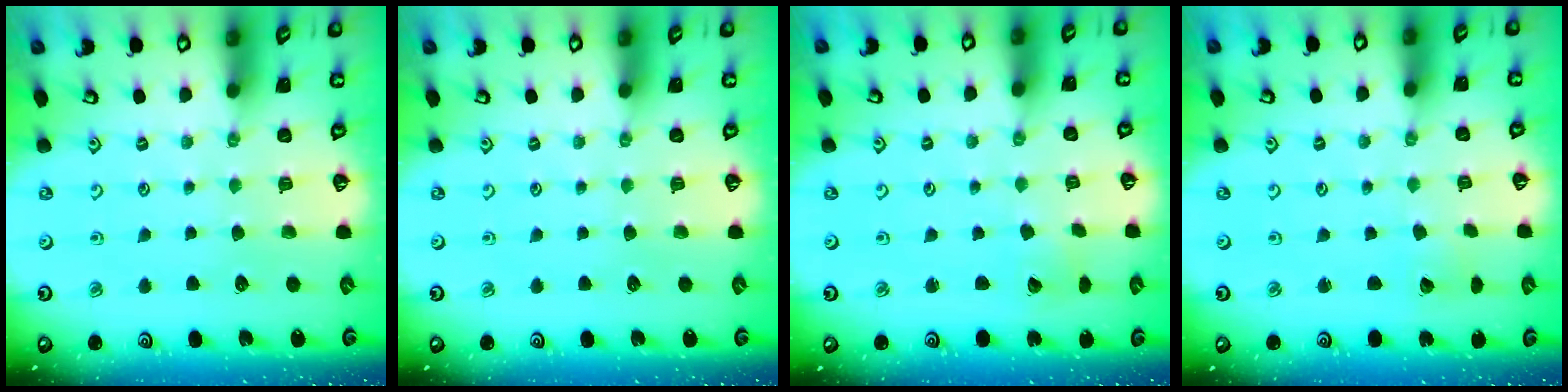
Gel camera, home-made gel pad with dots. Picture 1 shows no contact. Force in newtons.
{"total": 0.0}
{"total": 2.6, "press": 2.6, "slide": 0.1}
{"total": 2.6, "press": 2.6, "slide": 0.1}